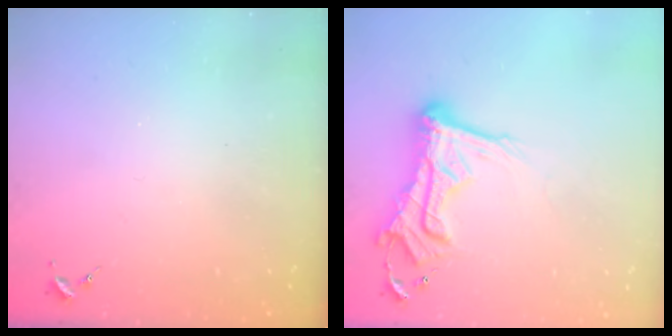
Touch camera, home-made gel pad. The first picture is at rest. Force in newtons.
{"total": 16.2, "press": 16.1, "slide": 1.6}